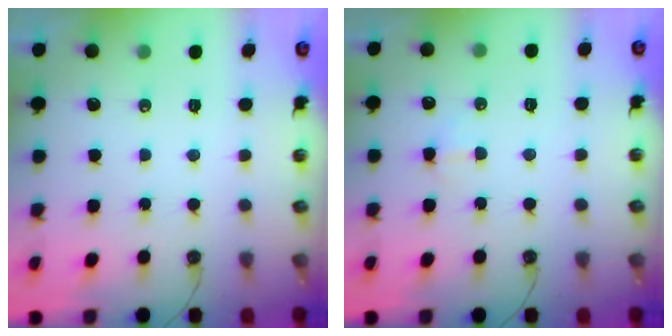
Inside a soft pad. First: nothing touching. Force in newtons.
{"total": 2.2, "press": 2.1, "slide": 0.8}